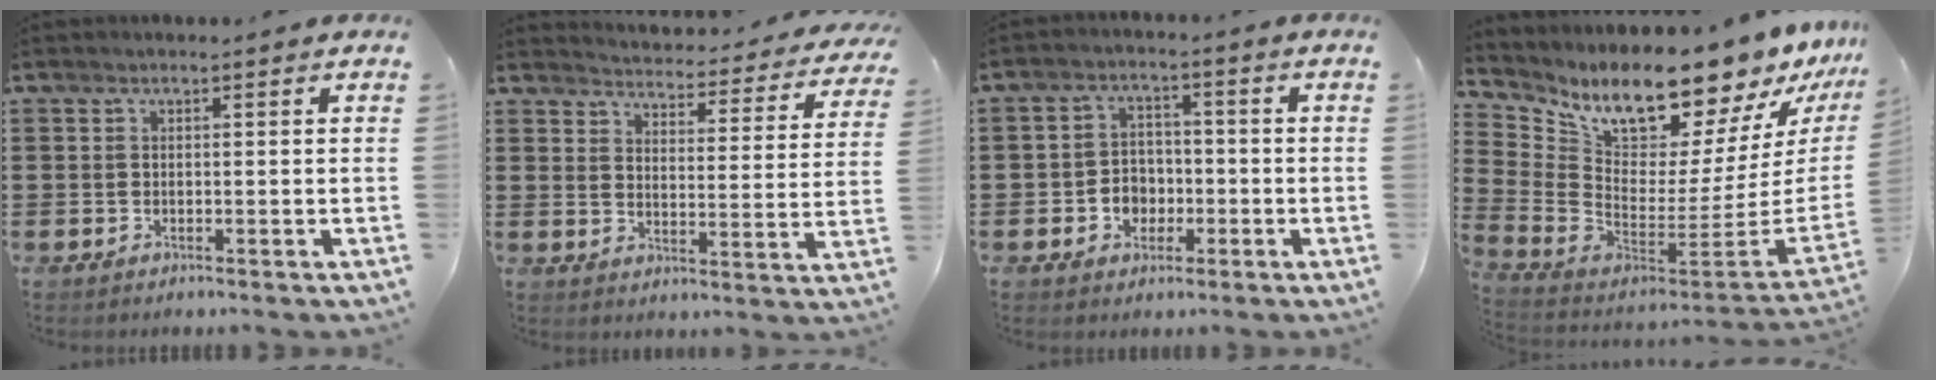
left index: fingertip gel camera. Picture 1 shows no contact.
{"total": 3.5, "force": [3.5, -0.3, 0.2], "torque": [-0.019, -0.040, 0.052]}
{"total": 4.2, "force": [-1.5, 3.5, 1.7], "torque": [-0.041, 0.007, -0.032]}
{"total": 11.7, "force": [10.4, 2.3, 4.9], "torque": [-0.113, -0.105, 0.173]}